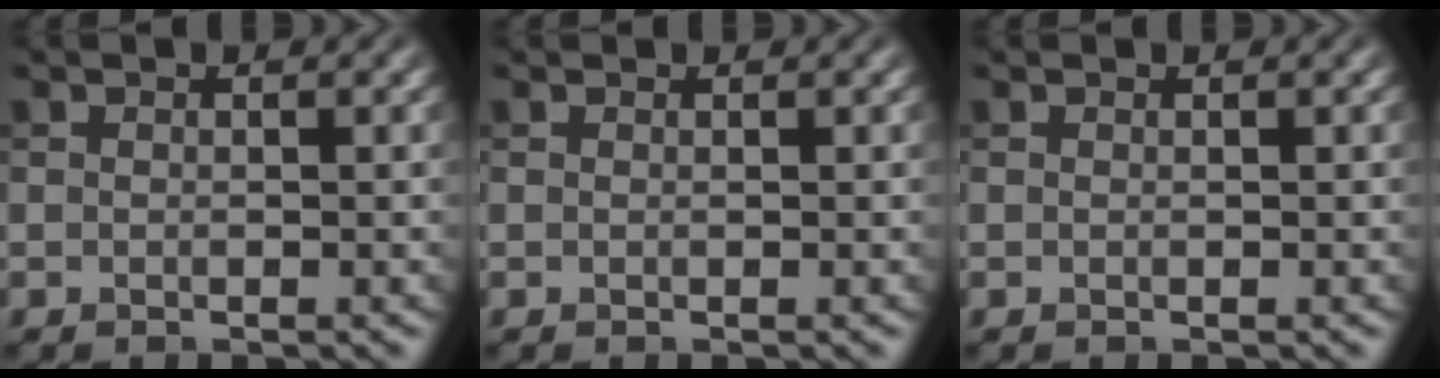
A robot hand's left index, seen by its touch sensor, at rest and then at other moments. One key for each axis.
{"total": 0.5, "fx": 0.5, "fy": 0.0, "fz": 0.0, "tx": -0.002, "ty": 0.000, "tz": 0.005}
{"total": 0.0}